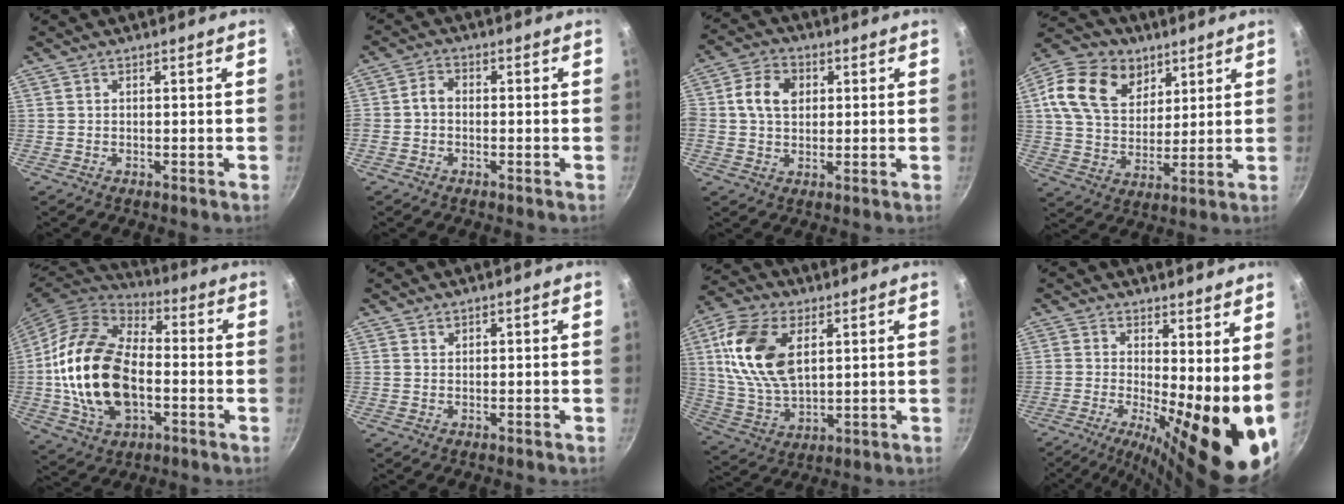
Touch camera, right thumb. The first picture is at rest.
{"total": 4.2, "force": [-0.9, 3.3, 2.4], "torque": [-0.037, 0.020, -0.032]}
{"total": 7.8, "force": [1.5, 5.9, 4.9], "torque": [-0.078, 0.008, 0.013]}
{"total": 17.3, "force": [7.4, 12.5, 9.4], "torque": [-0.152, -0.015, 0.127]}
{"total": 22.2, "force": [-2.2, 13.9, 17.1], "torque": [-0.310, 0.025, -0.043]}
{"total": 0.6, "force": [0.5, 0.3, 0.1], "torque": [0.001, -0.004, 0.011]}
{"total": 16.4, "force": [4.8, 9.5, 12.5], "torque": [-0.230, -0.009, 0.097]}
{"total": 15.4, "force": [-0.6, 4.8, 14.6], "torque": [-0.197, -0.017, -0.009]}